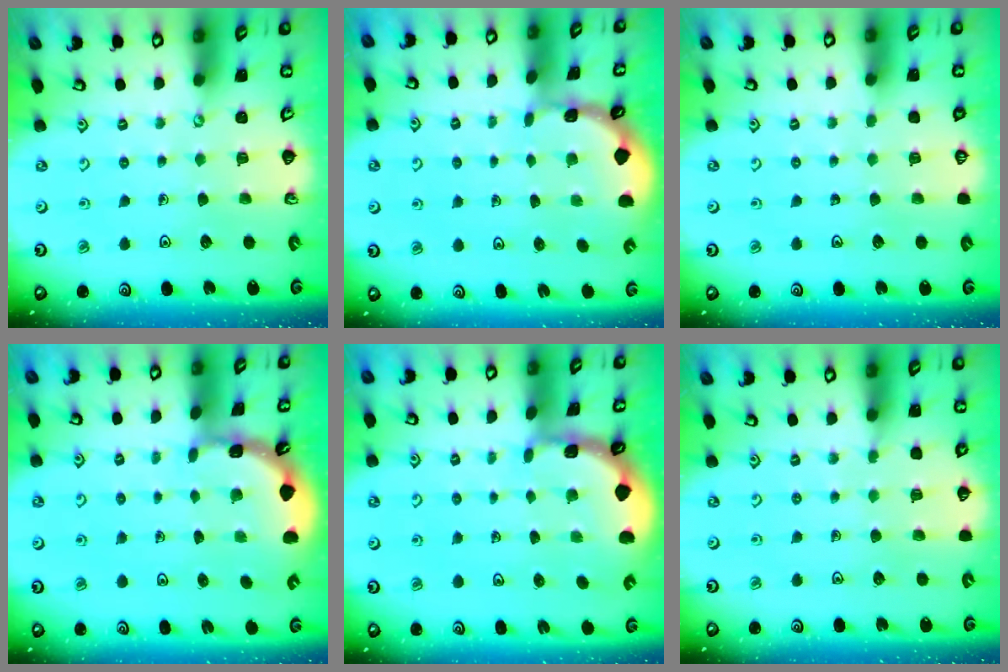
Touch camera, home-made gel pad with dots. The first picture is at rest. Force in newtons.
{"total": 0.7, "press": 0.7, "slide": 0.1}
{"total": 0.0}
{"total": 2.0, "press": 2.0, "slide": 0.1}
{"total": 1.5, "press": 1.5, "slide": 0.1}
{"total": 2.7, "press": 2.7, "slide": 0.4}